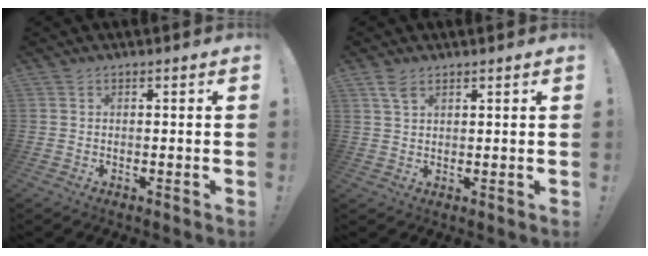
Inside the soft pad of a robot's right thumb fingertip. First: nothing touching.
{"total": 3.7, "force": [2.2, 1.8, 2.4], "torque": [-0.046, -0.005, 0.041]}